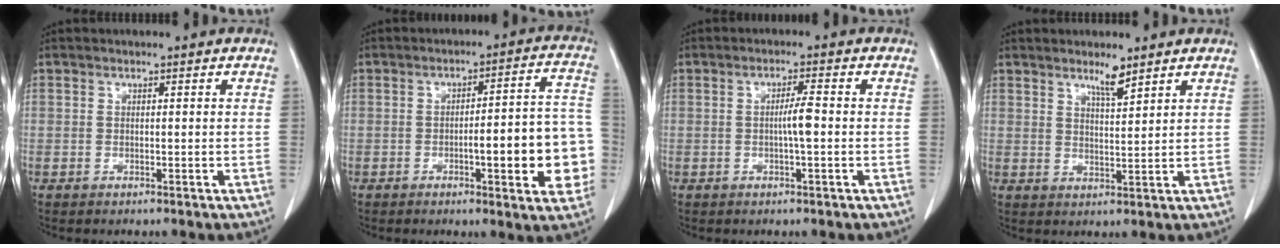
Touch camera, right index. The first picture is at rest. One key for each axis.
{"total": 12.9, "fx": -2.9, "fy": 2.6, "fz": 12.3, "tx": -0.139, "ty": 0.026, "tz": -0.034}
{"total": 3.0, "fx": -0.3, "fy": 0.0, "fz": 3.0, "tx": -0.053, "ty": 0.000, "tz": -0.006}
{"total": 3.5, "fx": 2.8, "fy": 0.3, "fz": 2.1, "tx": -0.039, "ty": -0.005, "tz": 0.050}